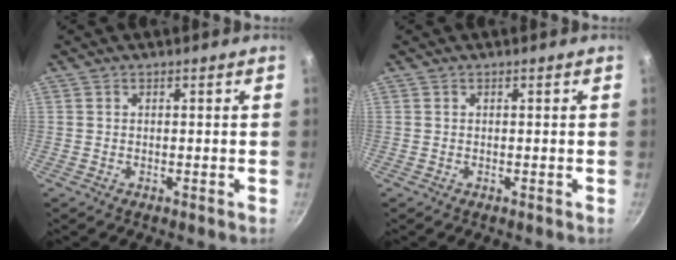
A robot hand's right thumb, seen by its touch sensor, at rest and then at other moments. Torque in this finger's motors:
{"motor_torque": [0.00, 0.00, 0.16, -0.18, 0.00]}